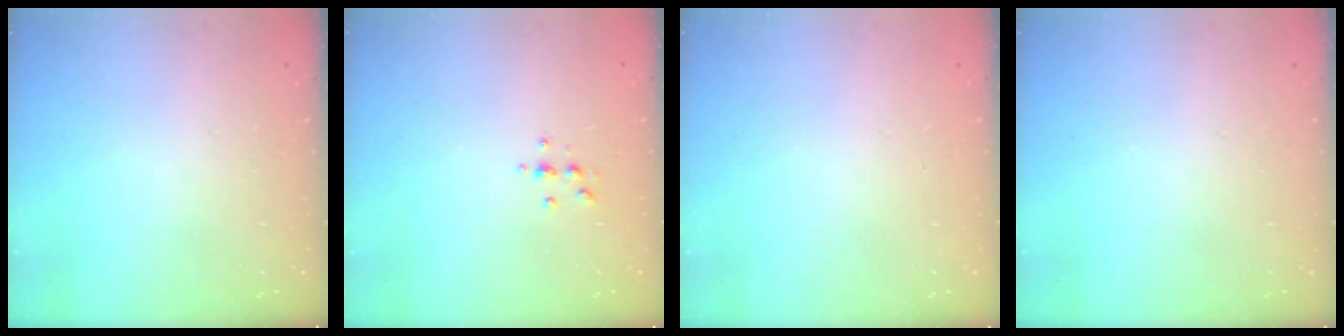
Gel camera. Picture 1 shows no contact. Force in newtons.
{"total": 4.1, "press": 4.1, "slide": 0.5}
{"total": 0.0}
{"total": 0.0}